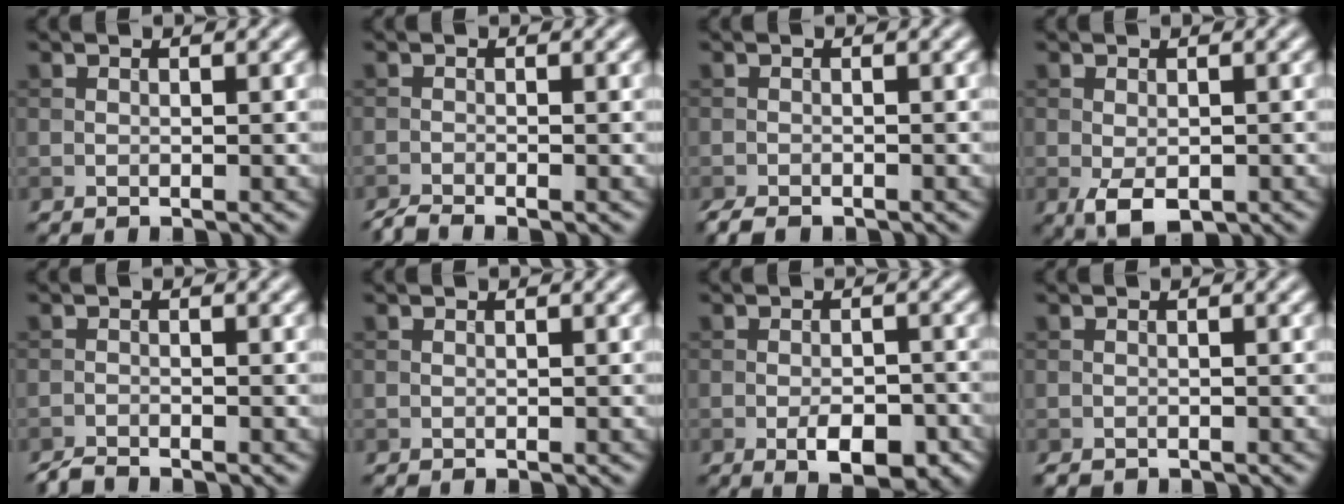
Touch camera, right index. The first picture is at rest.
{"total": 1.8, "force": [-1.6, 0.1, 0.9], "torque": [-0.018, -0.004, -0.036]}
{"total": 2.2, "force": [-1.9, 0.7, 1.0], "torque": [-0.019, -0.005, -0.035]}
{"total": 3.6, "force": [-1.4, 1.9, 2.7], "torque": [-0.054, -0.011, -0.022]}
{"total": 1.4, "force": [-1.4, 0.0, 0.3], "torque": [-0.007, -0.002, -0.032]}
{"total": 0.0}
{"total": 4.9, "force": [-2.2, 2.2, 3.8], "torque": [-0.059, -0.004, -0.032]}
{"total": 0.7, "force": [-0.7, 0.3, 0.2], "torque": [-0.003, -0.003, -0.011]}